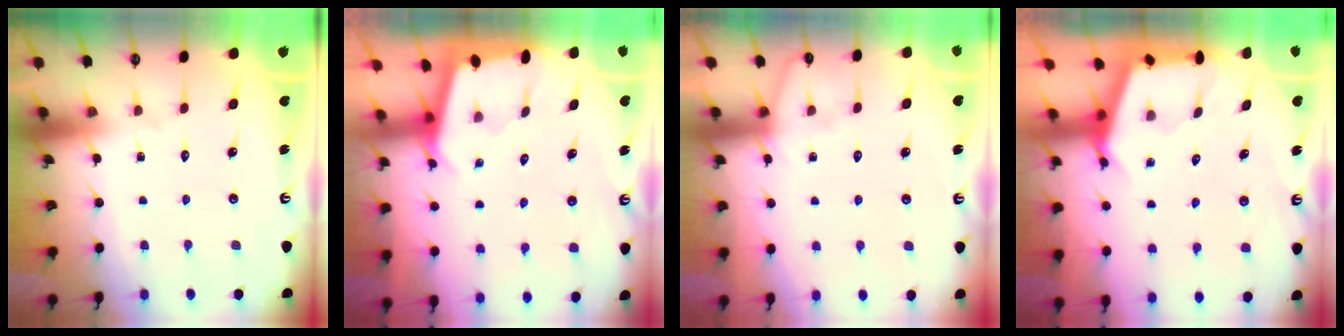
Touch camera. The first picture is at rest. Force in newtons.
{"total": 1.8, "press": 1.8, "slide": 0.1}
{"total": 4.2, "press": 4.2, "slide": 0.6}
{"total": 2.7, "press": 2.7, "slide": 0.3}